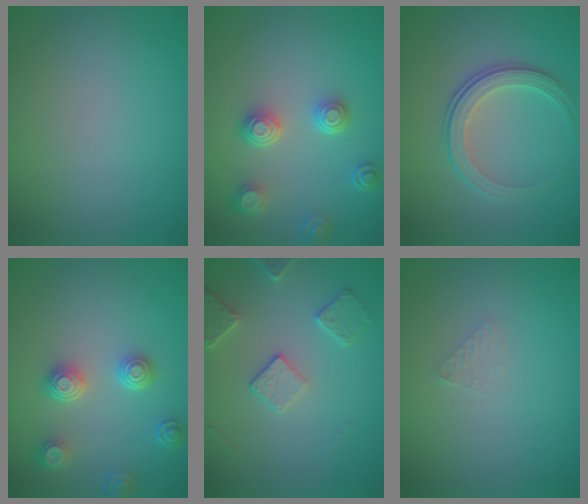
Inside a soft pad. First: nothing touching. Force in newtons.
{"total": 3.9, "press": 3.1, "slide": 2.3}
{"total": 3.3, "press": 2.8, "slide": 1.8}
{"total": 3.9, "press": 3.2, "slide": 2.3}
{"total": 2.8, "press": 2.7, "slide": 0.6}
{"total": 0.8, "press": 0.8, "slide": 0.1}